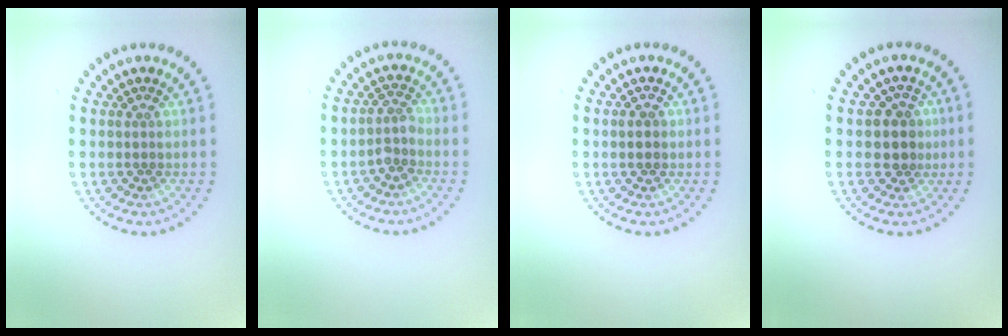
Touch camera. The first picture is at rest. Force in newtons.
{"total": 1.8, "press": 1.3, "slide": 1.2}
{"total": 1.9, "press": 1.9, "slide": 0.1}
{"total": 2.6, "press": 2.3, "slide": 1.2}